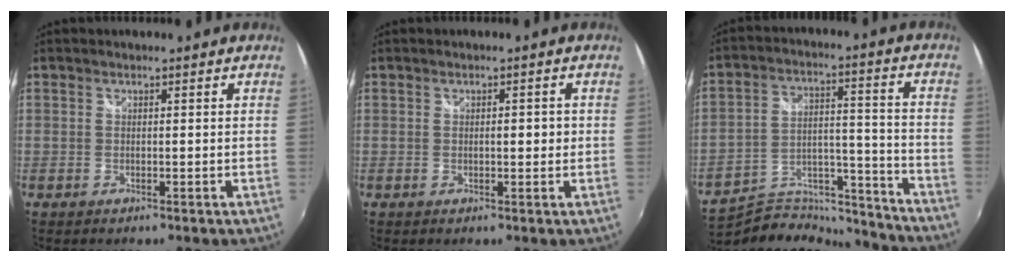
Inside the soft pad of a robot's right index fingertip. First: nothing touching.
{"total": 1.6, "force": [-0.1, 0.9, 1.3], "torque": [-0.016, 0.004, -0.001]}
{"total": 19.0, "force": [-17.5, 5.6, 4.5], "torque": [-0.081, 0.043, -0.262]}